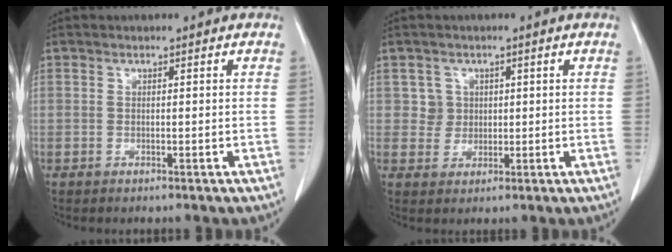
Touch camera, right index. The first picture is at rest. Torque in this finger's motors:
{"motor_torque": [-0.02, 0.00, -0.01, 0.00]}